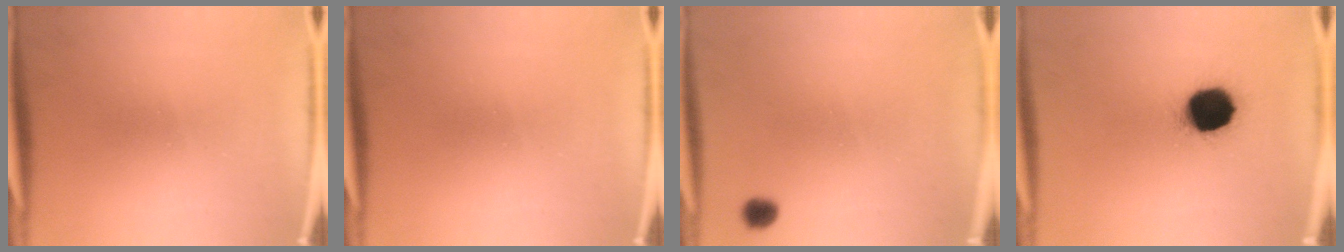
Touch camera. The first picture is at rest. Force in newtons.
{"total": 0.0}
{"total": 2.3}
{"total": 14.4}